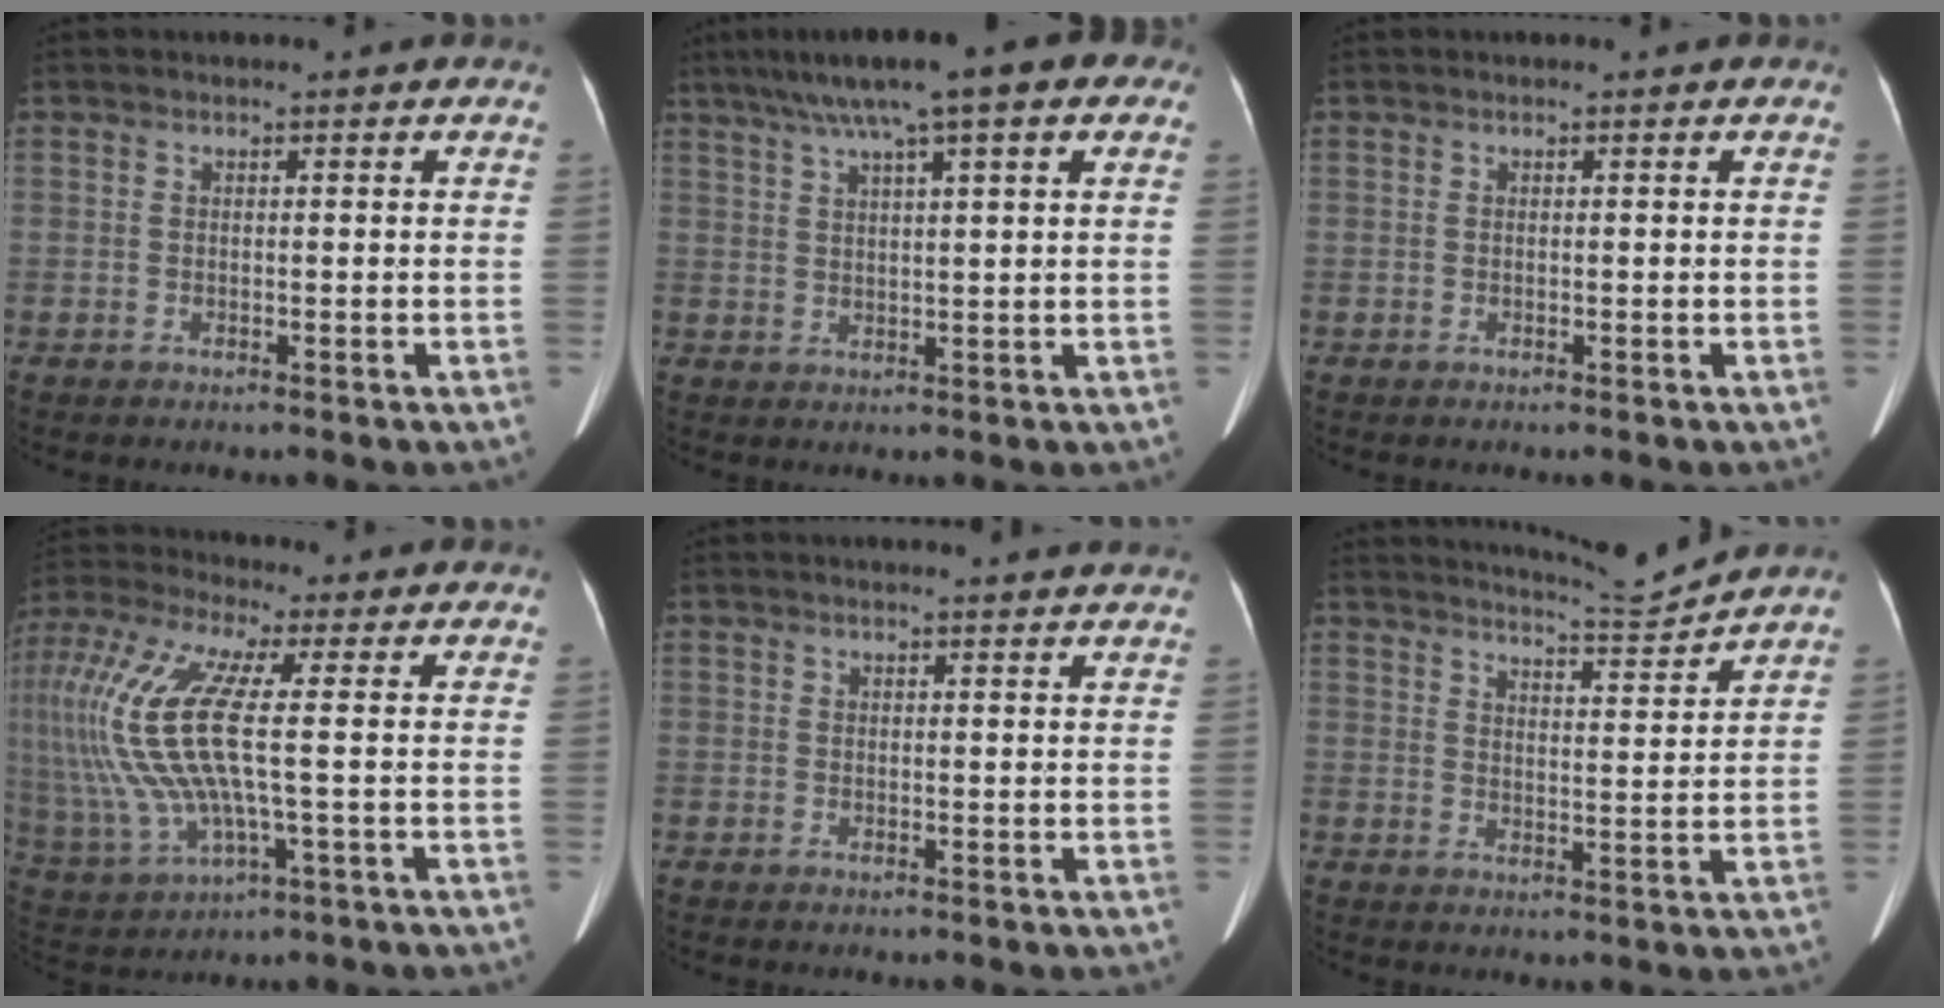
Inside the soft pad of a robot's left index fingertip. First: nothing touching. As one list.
[{"total": 13.8, "force": [8.7, 2.3, 10.4], "torque": [-0.165, 0.048, 0.123]}, {"total": 0.0}, {"total": 20.7, "force": [2.1, 6.0, 19.7], "torque": [-0.493, 0.013, 0.044]}, {"total": 4.4, "force": [4.2, 0.1, 1.1], "torque": [-0.014, 0.010, 0.040]}, {"total": 6.6, "force": [6.3, -1.7, 0.2], "torque": [-0.019, -0.026, 0.102]}]